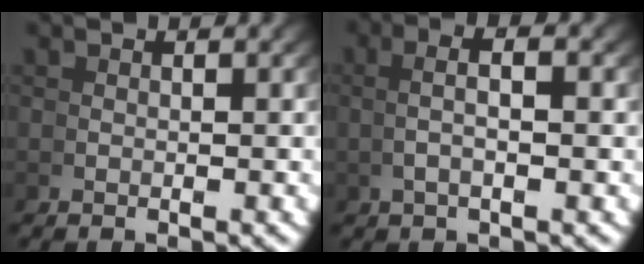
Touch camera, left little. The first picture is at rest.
{"total": 2.8, "force": [0.8, 0.4, 2.7], "torque": [-0.044, 0.013, 0.014]}